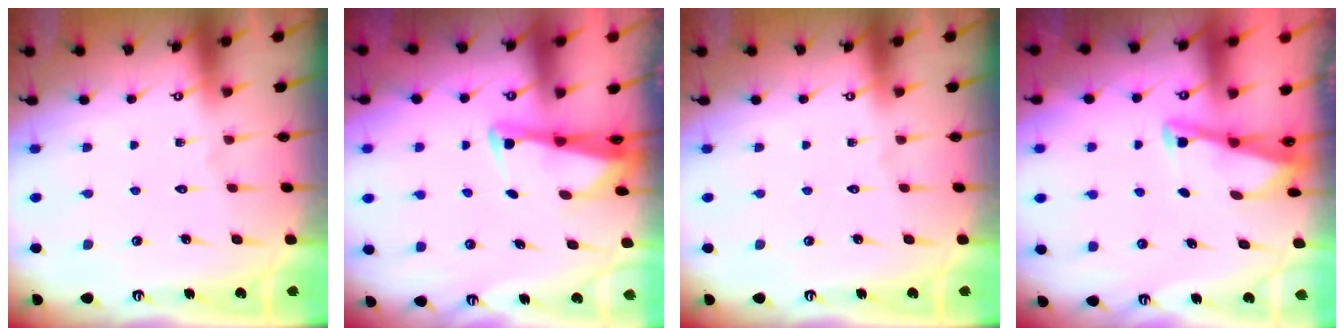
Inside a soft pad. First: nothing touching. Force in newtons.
{"total": 2.4, "press": 2.4, "slide": 0.5}
{"total": 0.0}
{"total": 2.9, "press": 2.9, "slide": 0.4}